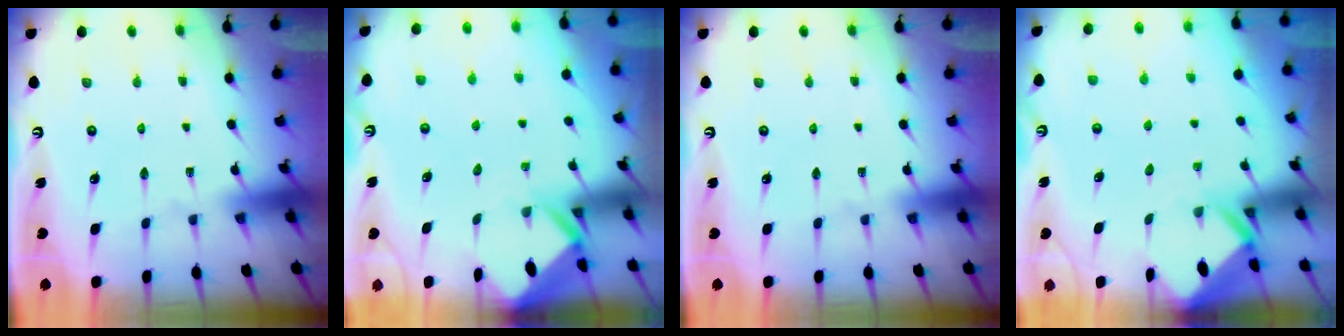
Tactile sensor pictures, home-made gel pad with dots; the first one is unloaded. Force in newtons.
{"total": 2.8, "press": 2.8, "slide": 0.2}
{"total": 0.0}
{"total": 2.8, "press": 2.8, "slide": 0.2}